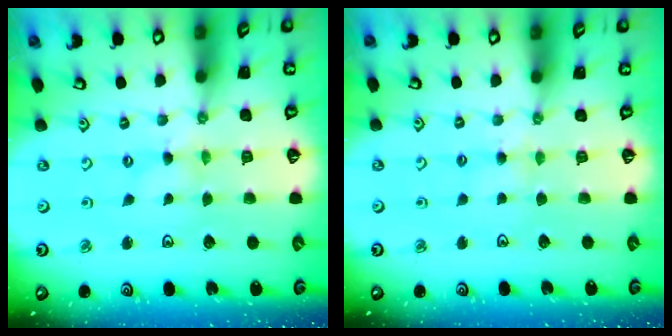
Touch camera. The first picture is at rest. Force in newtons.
{"total": 3.5, "press": 3.4, "slide": 0.6}